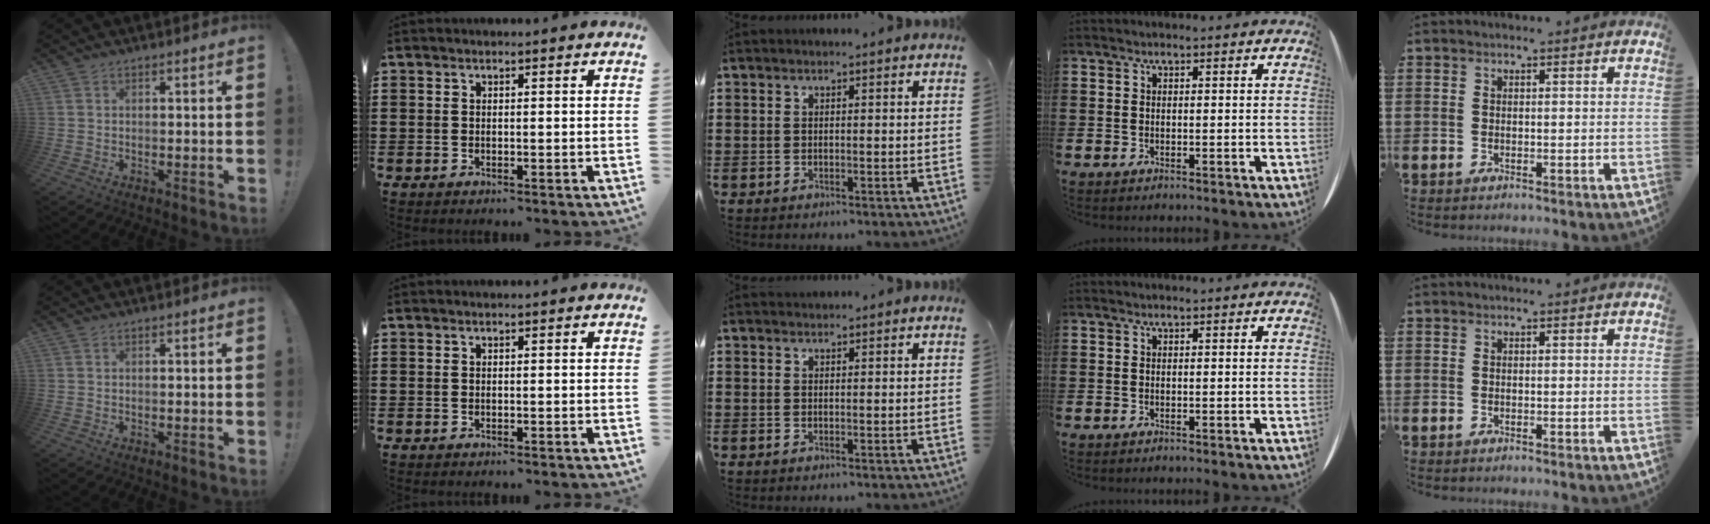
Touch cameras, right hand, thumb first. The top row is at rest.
{"middle": {"total": 0.7, "force": [0.7, 0.2, -0.1], "torque": [-0.001, 0.000, 0.014]}}